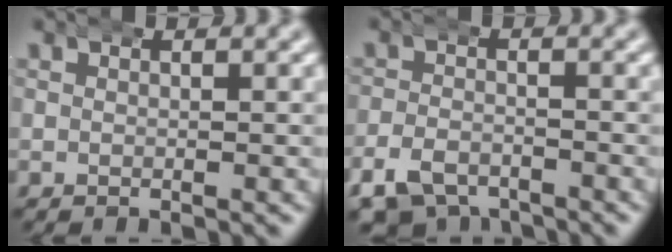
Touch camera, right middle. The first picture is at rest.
{"total": 5.2, "force": [-4.1, 2.8, 1.8], "torque": [-0.025, -0.009, -0.073]}